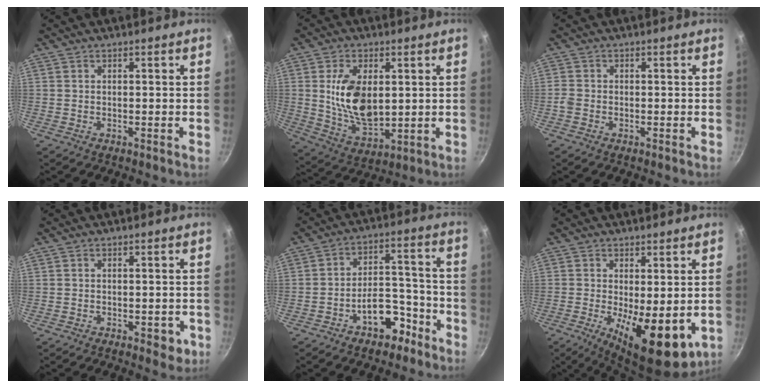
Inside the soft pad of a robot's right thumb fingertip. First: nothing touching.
{"total": 13.3, "force": [1.9, 7.6, 10.7], "torque": [-0.179, -0.018, 0.047]}
{"total": 1.7, "force": [-0.6, 1.4, 0.9], "torque": [-0.017, 0.002, -0.016]}
{"total": 3.2, "force": [-1.3, 1.7, 2.4], "torque": [-0.015, 0.002, -0.013]}
{"total": 9.7, "force": [-5.6, 5.5, 5.7], "torque": [-0.065, 0.063, -0.088]}
{"total": 14.2, "force": [-3.6, 5.5, 12.6], "torque": [-0.181, -0.028, -0.035]}